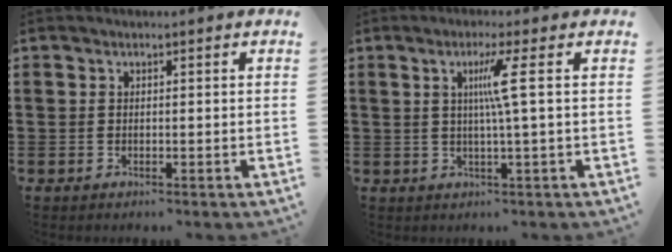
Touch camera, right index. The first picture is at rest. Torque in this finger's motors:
{"motor_torque": [0.70, -0.21, 0.29, 0.09]}